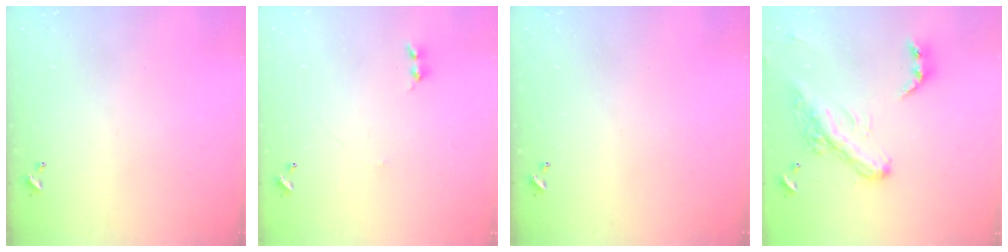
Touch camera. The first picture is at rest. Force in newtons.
{"total": 0.0}
{"total": 0.0}
{"total": 6.3, "press": 6.1, "slide": 1.4}